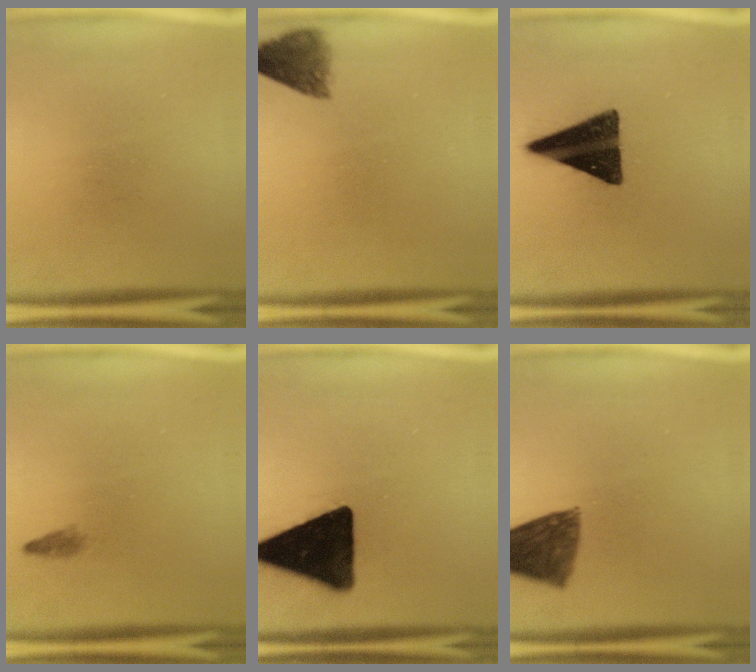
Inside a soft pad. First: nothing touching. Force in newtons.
{"total": 4.6}
{"total": 15.4}
{"total": 0.8}
{"total": 18.1}
{"total": 9.0}